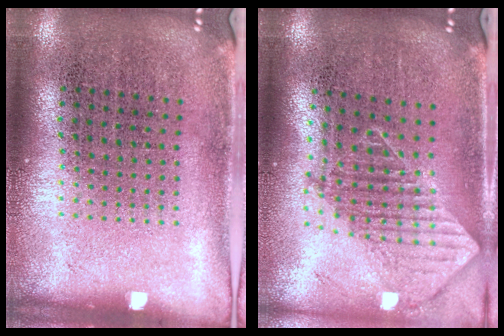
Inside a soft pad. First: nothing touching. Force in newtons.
{"total": 1.8, "press": 1.4, "slide": 1.0}